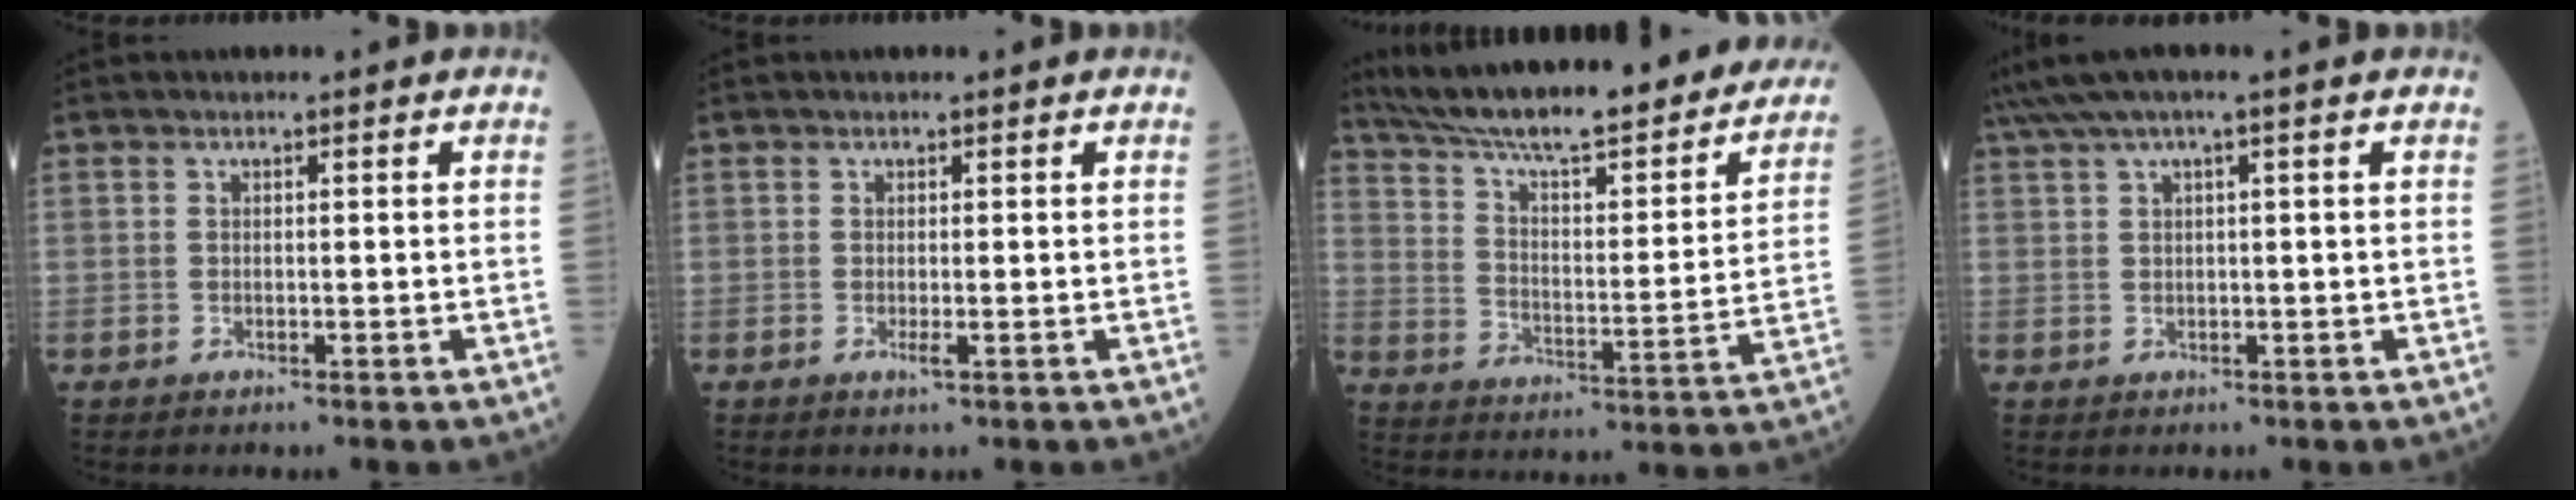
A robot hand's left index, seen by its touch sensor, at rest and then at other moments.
{"total": 0.9, "force": [0.2, 0.1, 0.9], "torque": [-0.019, 0.000, 0.001]}
{"total": 32.3, "force": [27.3, 5.8, 16.1], "torque": [-0.259, -0.040, 0.364]}
{"total": 5.8, "force": [4.2, -0.4, 4.0], "torque": [-0.078, 0.040, 0.074]}